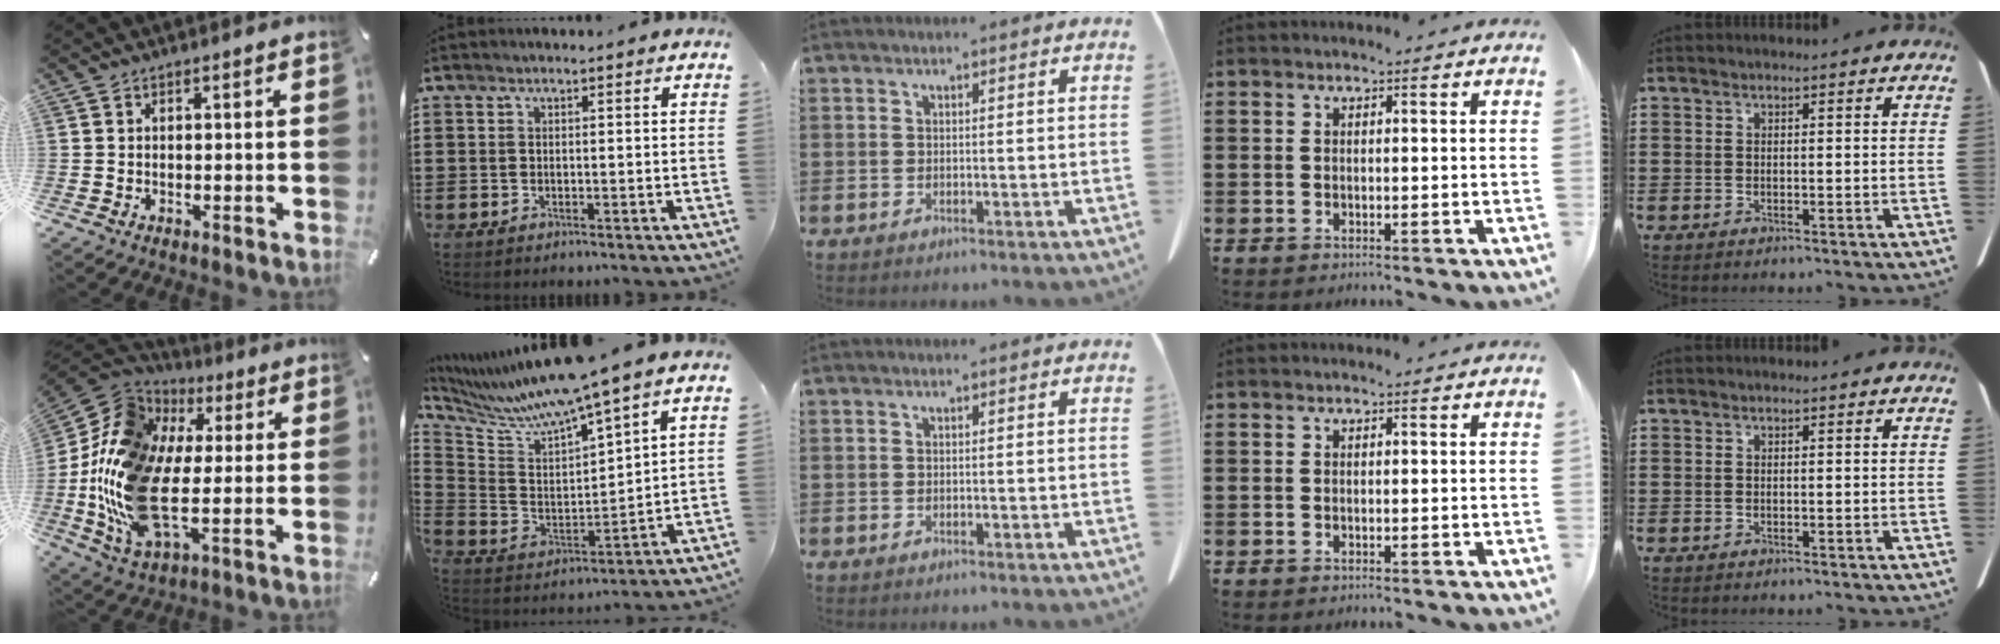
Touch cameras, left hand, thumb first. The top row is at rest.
{"thumb": {"total": 19.7, "force": [-3.8, 12.8, 14.6], "torque": [-0.350, -0.003, -0.074]}, "index": {"total": 7.3, "force": [6.2, -0.6, 3.8], "torque": [-0.103, -0.052, 0.096]}}